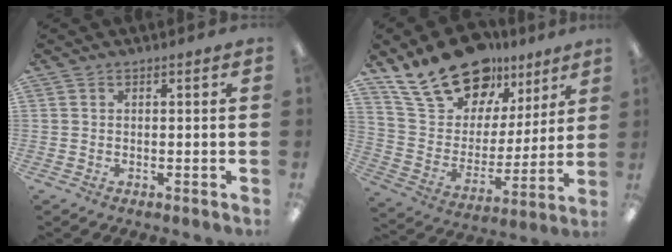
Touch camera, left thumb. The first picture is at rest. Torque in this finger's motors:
{"motor_torque": [1.39, 1.25, 1.43, -1.34, 0.29]}